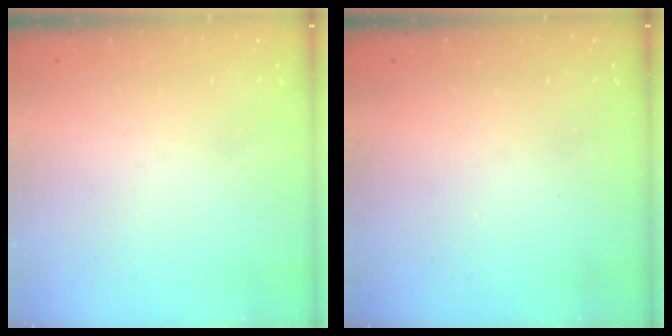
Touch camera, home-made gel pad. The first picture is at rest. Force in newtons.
{"total": 0.0}